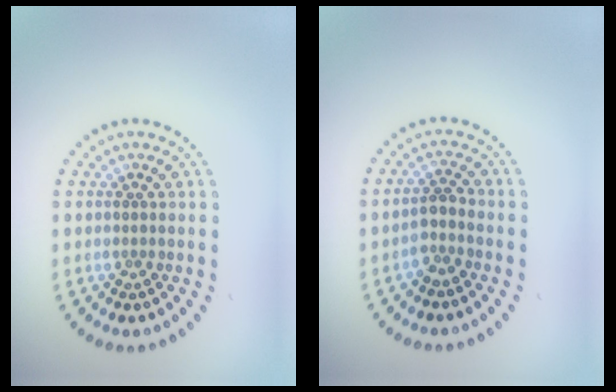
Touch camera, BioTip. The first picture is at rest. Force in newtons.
{"total": 1.9, "press": 1.5, "slide": 1.1}